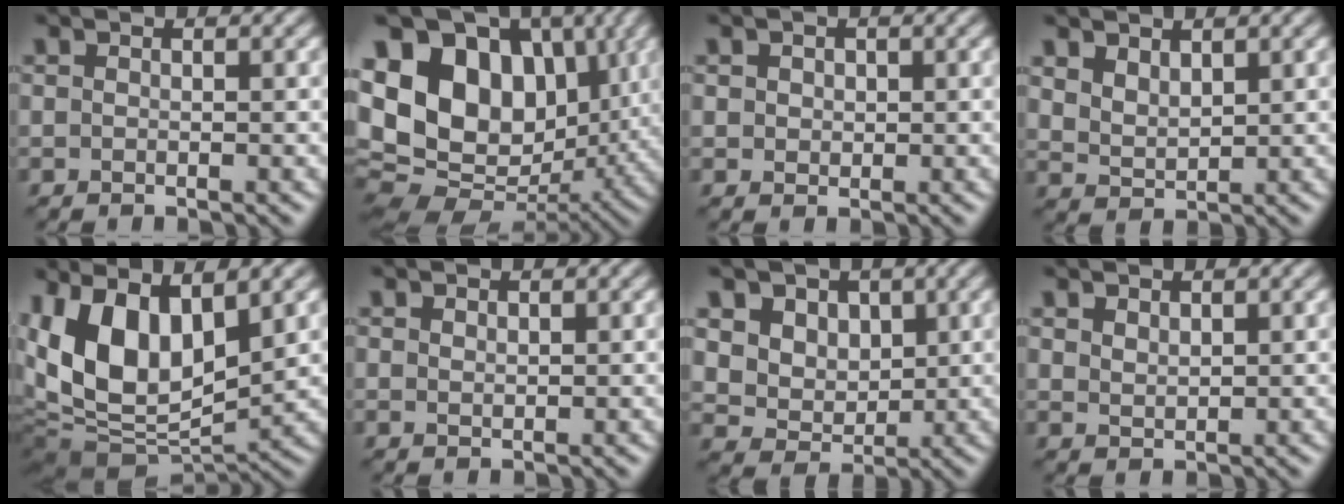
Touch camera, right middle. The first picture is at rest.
{"total": 15.1, "force": [3.6, 10.6, 10.1], "torque": [-0.204, 0.019, 0.059]}
{"total": 1.3, "force": [0.5, 1.1, 0.5], "torque": [-0.004, 0.006, 0.004]}
{"total": 2.5, "force": [1.6, 1.4, 1.3], "torque": [-0.029, -0.006, 0.038]}
{"total": 11.9, "force": [2.1, 6.4, 9.9], "torque": [-0.200, -0.013, 0.039]}
{"total": 0.8, "force": [0.6, 0.5, 0.2], "torque": [-0.004, -0.001, 0.012]}
{"total": 7.1, "force": [3.3, 5.6, 2.8], "torque": [-0.069, 0.001, 0.056]}
{"total": 1.4, "force": [1.1, 0.7, 0.5], "torque": [-0.012, -0.003, 0.025]}